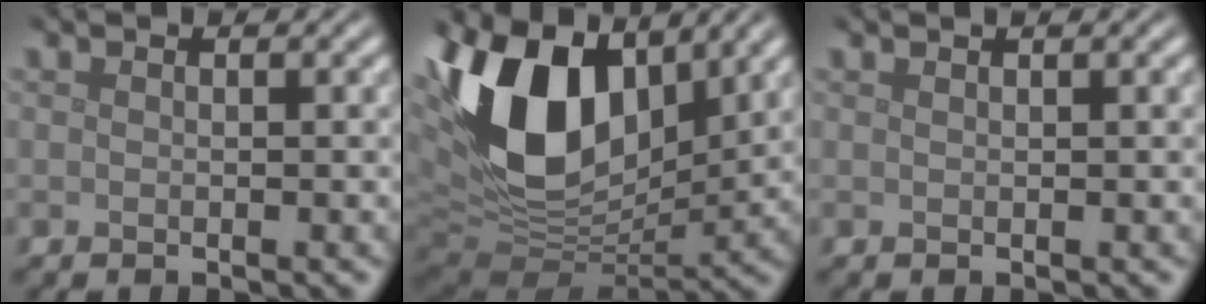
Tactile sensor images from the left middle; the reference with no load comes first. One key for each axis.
{"total": 14.1, "fx": 4.7, "fy": 8.4, "fz": 10.3, "tx": -0.218, "ty": 0.012, "tz": 0.082}
{"total": 0.6, "fx": 0.5, "fy": 0.1, "fz": 0.4, "tx": -0.003, "ty": 0.002, "tz": 0.005}